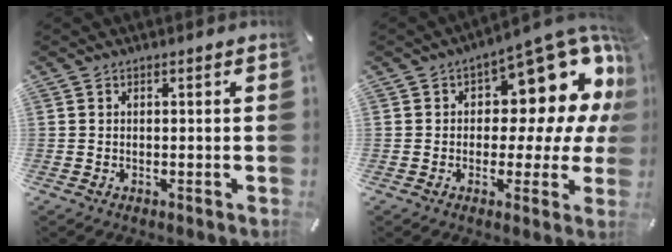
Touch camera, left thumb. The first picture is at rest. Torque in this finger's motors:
{"motor_torque": [2.45, 2.56, 0.35, -0.09, 0.18]}